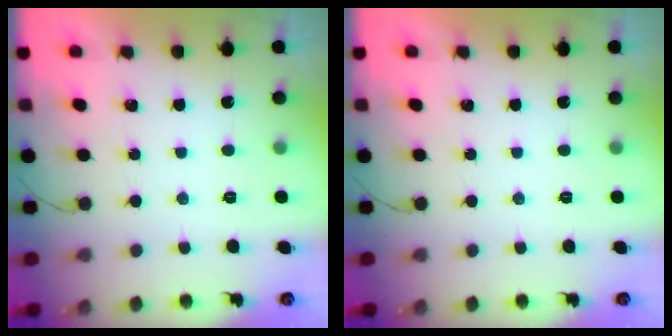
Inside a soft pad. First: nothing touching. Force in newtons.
{"total": 0.0}